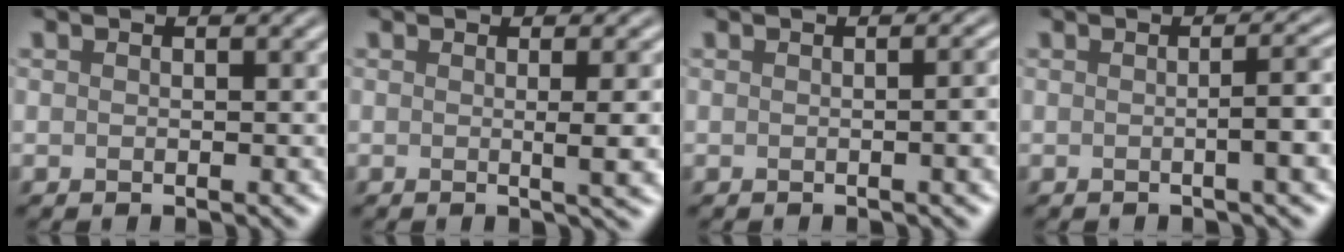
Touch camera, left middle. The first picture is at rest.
{"total": 3.6, "force": [0.0, 0.9, 3.5], "torque": [-0.037, 0.002, 0.001]}
{"total": 3.4, "force": [-0.2, 1.4, 3.1], "torque": [-0.009, 0.014, -0.006]}
{"total": 4.0, "force": [-0.3, 1.0, 3.8], "torque": [-0.040, 0.012, -0.007]}